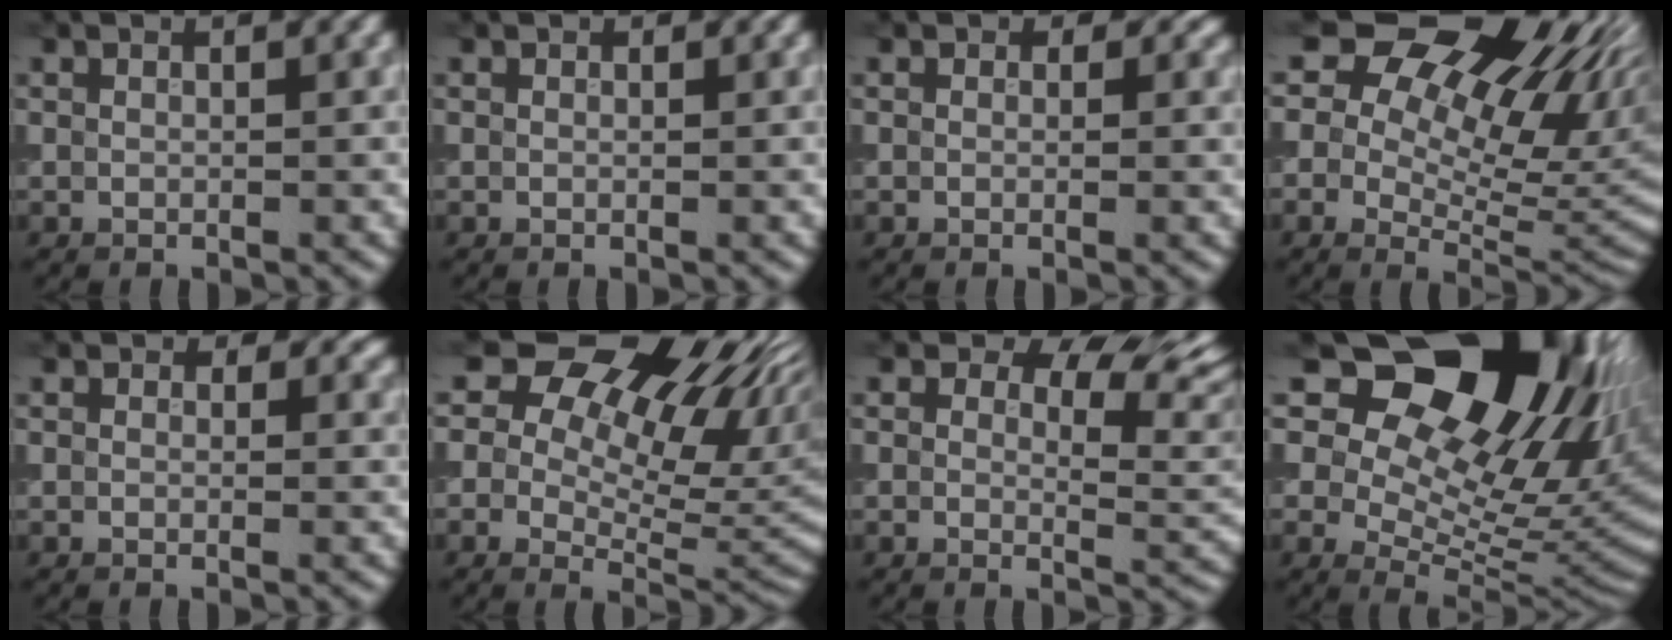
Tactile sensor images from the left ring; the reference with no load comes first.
{"total": 0.0}
{"total": 1.2, "force": [0.4, 1.0, 0.6], "torque": [-0.004, -0.005, 0.000]}
{"total": 18.7, "force": [8.3, 11.2, 12.5], "torque": [-0.179, 0.044, 0.123]}
{"total": 1.4, "force": [0.7, 1.0, 0.7], "torque": [-0.007, -0.007, 0.005]}
{"total": 16.1, "force": [7.1, 9.7, 10.6], "torque": [-0.159, 0.047, 0.116]}
{"total": 6.6, "force": [3.3, 3.6, 4.5], "torque": [-0.050, -0.003, 0.049]}
{"total": 18.4, "force": [8.8, 11.0, 11.8], "torque": [-0.150, 0.040, 0.137]}